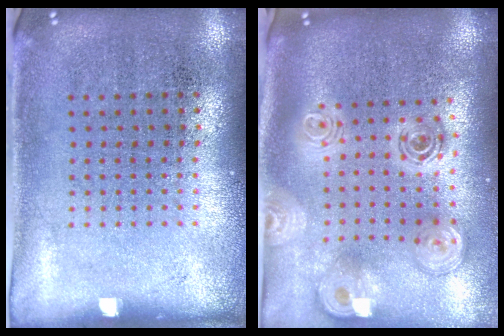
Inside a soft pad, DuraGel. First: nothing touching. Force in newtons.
{"total": 2.6, "press": 1.9, "slide": 1.8}